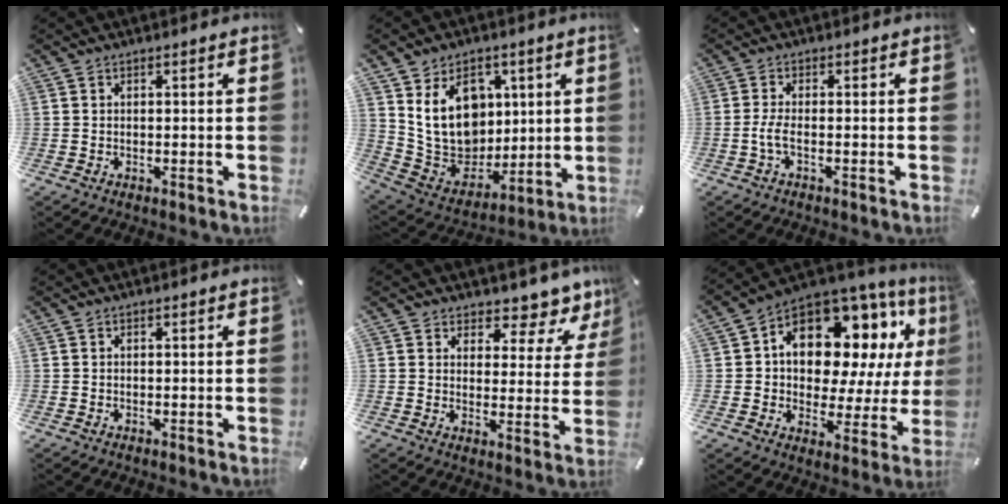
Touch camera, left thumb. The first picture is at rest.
{"total": 16.3, "force": [5.0, 13.3, 8.0], "torque": [-0.149, -0.023, 0.104]}
{"total": 3.4, "force": [-0.8, 0.9, 3.2], "torque": [-0.070, -0.004, -0.018]}
{"total": 0.0}
{"total": 7.6, "force": [6.5, 3.4, 2.0], "torque": [-0.024, -0.064, 0.110]}
{"total": 15.2, "force": [6.5, 10.2, 9.1], "torque": [-0.148, -0.055, 0.114]}